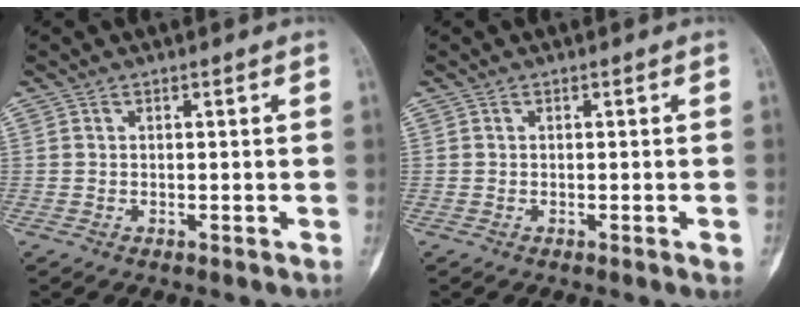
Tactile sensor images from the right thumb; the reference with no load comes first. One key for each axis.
{"total": 1.2, "fx": -0.4, "fy": 0.1, "fz": 1.1, "tx": -0.013, "ty": -0.003, "tz": -0.004}